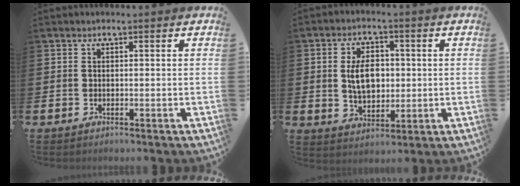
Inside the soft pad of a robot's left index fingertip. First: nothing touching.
{"total": 6.0, "force": [0.8, 3.9, 4.5], "torque": [-0.073, 0.007, 0.006]}